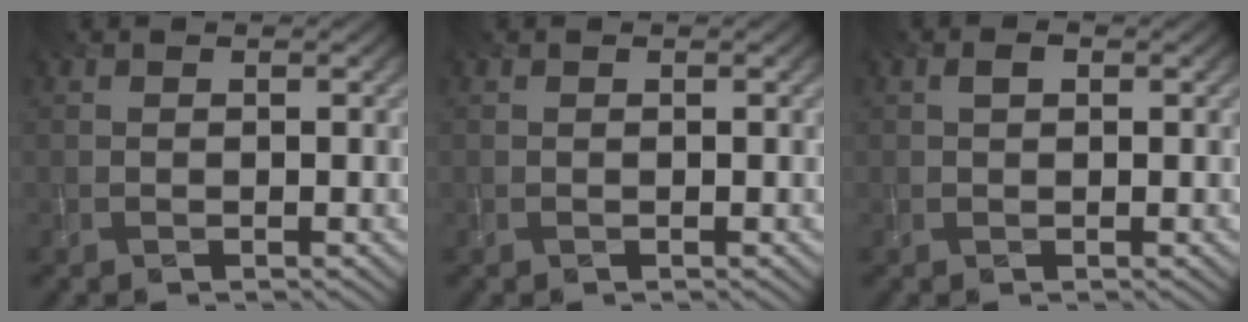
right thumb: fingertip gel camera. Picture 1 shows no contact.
{"total": 0.0}
{"total": 1.2, "force": [0.1, 0.7, 0.9], "torque": [-0.012, 0.002, 0.001]}